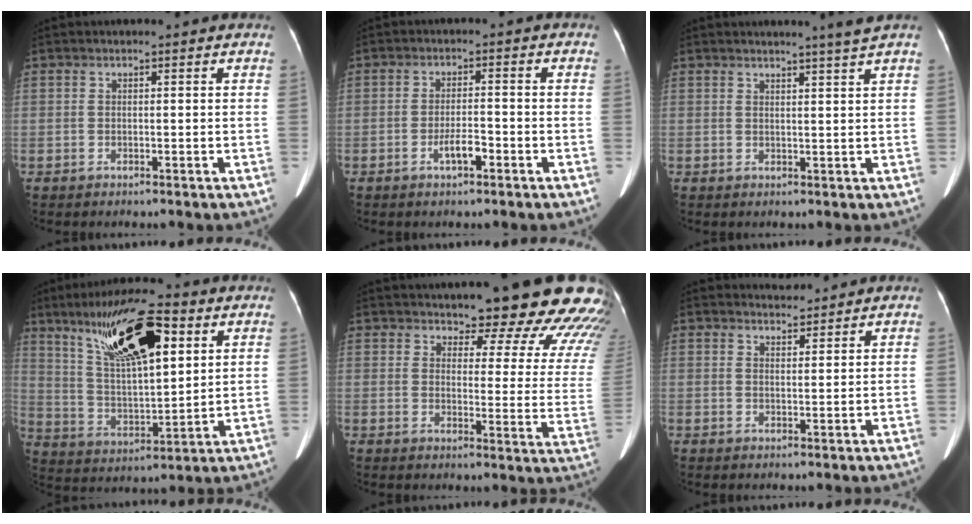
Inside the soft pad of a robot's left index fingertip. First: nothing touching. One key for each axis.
{"total": 3.4, "fx": -1.8, "fy": 0.9, "fz": 2.7, "tx": -0.051, "ty": 0.002, "tz": -0.032}
{"total": 2.9, "fx": 2.4, "fy": -1.2, "fz": 1.2, "tx": -0.019, "ty": -0.012, "tz": 0.033}
{"total": 17.2, "fx": 9.0, "fy": 4.2, "fz": 14.0, "tx": -0.255, "ty": 0.022, "tz": 0.165}
{"total": 20.0, "fx": 17.9, "fy": 3.7, "fz": 8.1, "tx": -0.073, "ty": -0.082, "tz": 0.188}
{"total": 2.6, "fx": 2.5, "fy": 0.3, "fz": 0.0, "tx": -0.005, "ty": 0.002, "tz": 0.044}